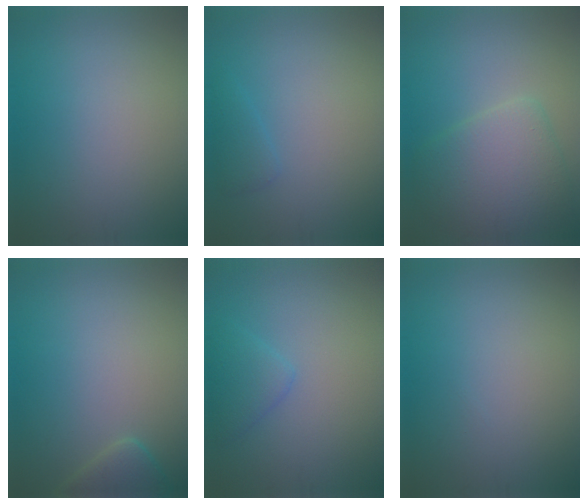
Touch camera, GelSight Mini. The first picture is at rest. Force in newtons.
{"total": 1.4, "press": 1.4, "slide": 0.1}
{"total": 5.6, "press": 5.6, "slide": 0.2}
{"total": 2.4, "press": 2.4, "slide": 0.3}
{"total": 2.1, "press": 2.1, "slide": 0.2}
{"total": 0.0}